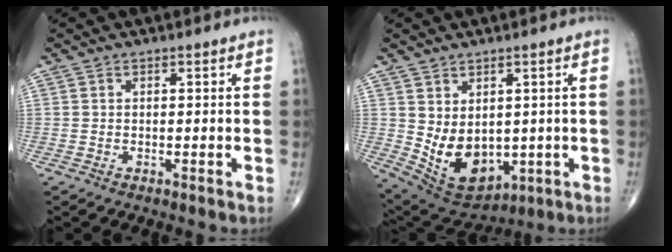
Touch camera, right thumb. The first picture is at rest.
{"total": 11.2, "force": [-0.4, 7.7, 8.2], "torque": [-0.113, -0.010, 0.030]}